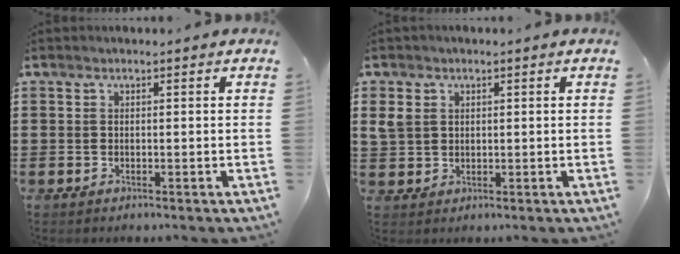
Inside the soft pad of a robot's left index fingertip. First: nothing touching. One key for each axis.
{"total": 2.3, "fx": 0.8, "fy": 1.9, "fz": 1.2, "tx": -0.037, "ty": 0.005, "tz": 0.011}